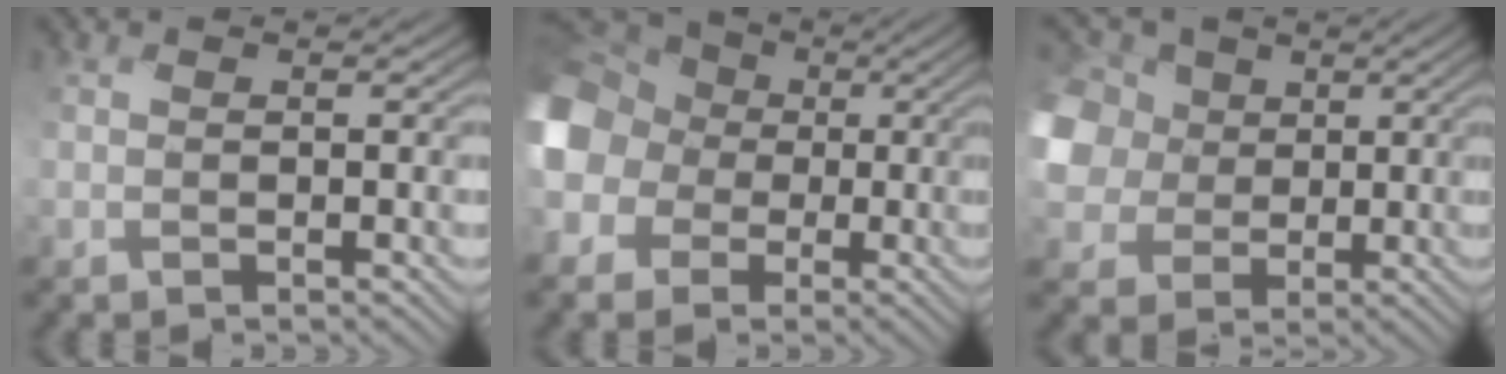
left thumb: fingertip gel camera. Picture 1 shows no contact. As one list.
[{"total": 17.0, "force": [-0.1, 15.1, 7.7], "torque": [-0.253, 0.004, -0.054]}, {"total": 11.1, "force": [1.4, 9.8, 5.1], "torque": [-0.204, -0.004, 0.011]}]